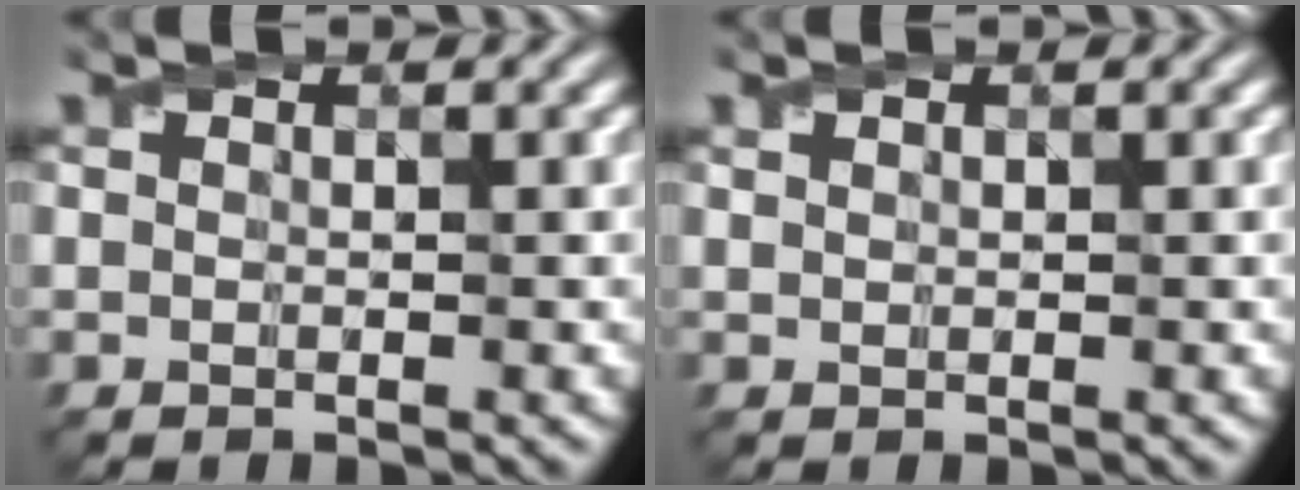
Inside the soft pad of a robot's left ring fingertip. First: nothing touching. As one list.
[{"total": 0.6, "force": [0.4, 0.4, 0.2], "torque": [-0.005, 0.000, 0.011]}]